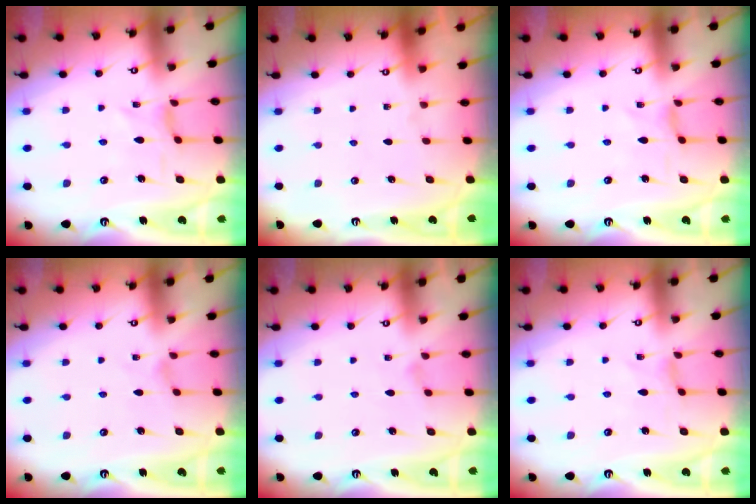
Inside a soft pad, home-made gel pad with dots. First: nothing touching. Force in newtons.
{"total": 0.0}
{"total": 0.0}
{"total": 0.0}
{"total": 1.0, "press": 1.0, "slide": 0.3}
{"total": 0.0}